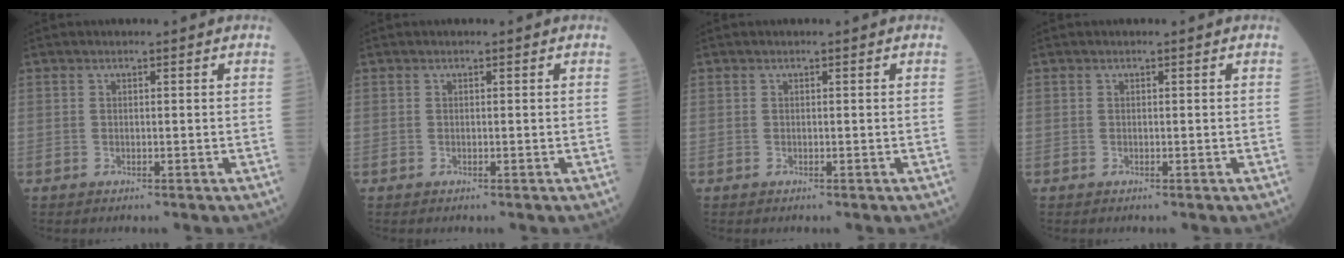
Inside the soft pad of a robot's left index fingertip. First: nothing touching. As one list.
[{"total": 0.0}, {"total": 0.0}, {"total": 0.0}]